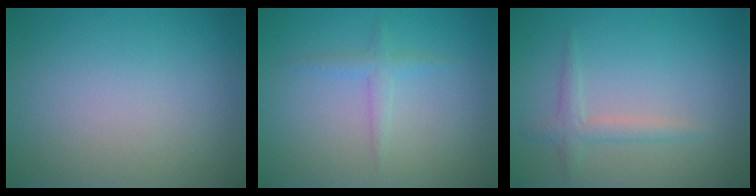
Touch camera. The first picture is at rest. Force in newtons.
{"total": 1.4, "press": 1.4, "slide": 0.0}
{"total": 1.7, "press": 1.7, "slide": 0.1}